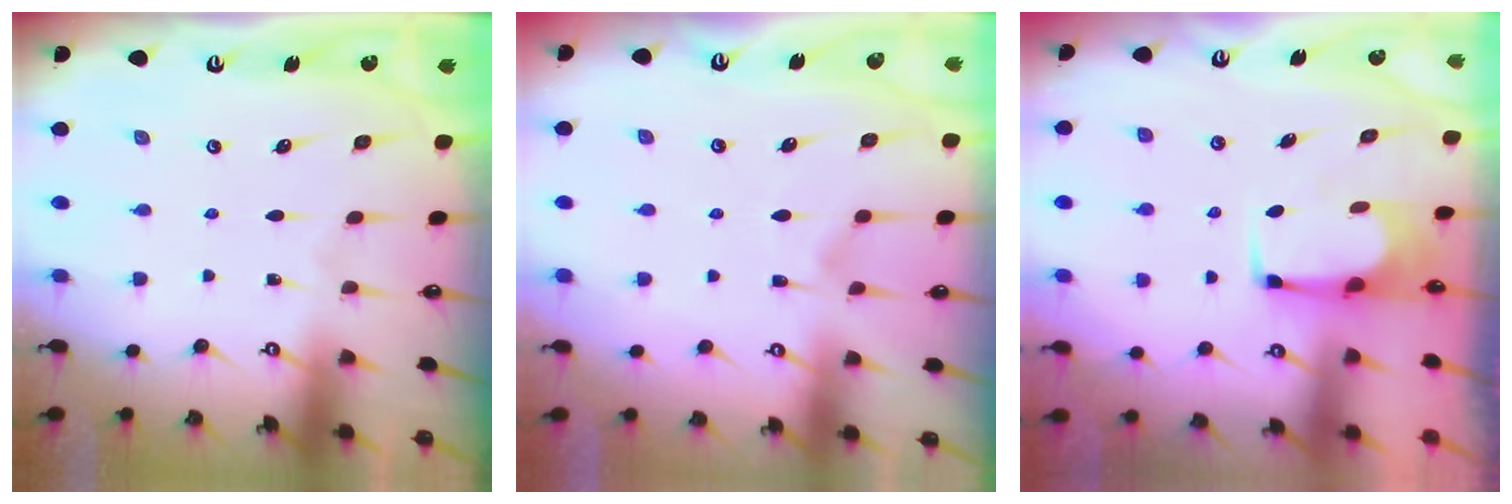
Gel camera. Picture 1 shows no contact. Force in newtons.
{"total": 2.2, "press": 1.9, "slide": 1.1}
{"total": 6.1, "press": 6.1, "slide": 0.4}